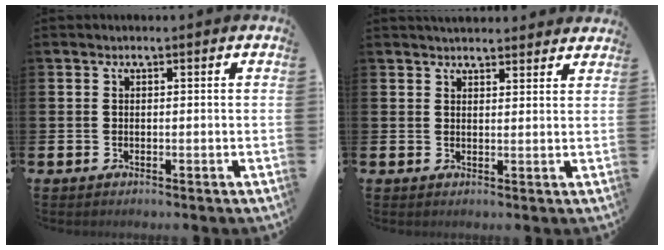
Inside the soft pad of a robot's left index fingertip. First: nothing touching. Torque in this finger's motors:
{"motor_torque": [1.00, -1.14, 0.35, 0.02]}